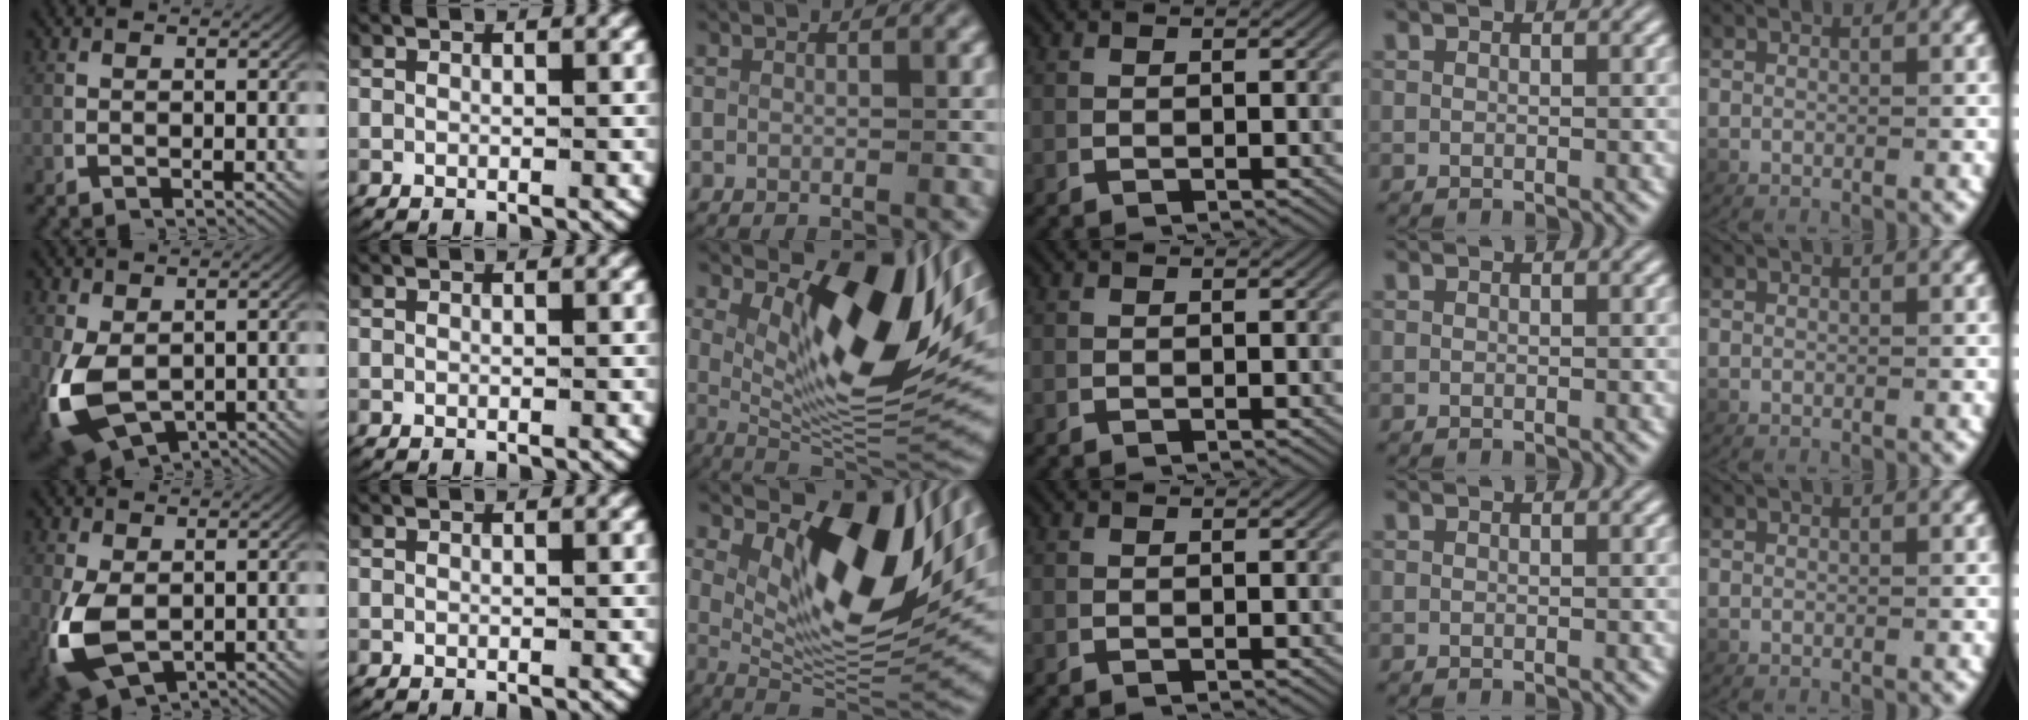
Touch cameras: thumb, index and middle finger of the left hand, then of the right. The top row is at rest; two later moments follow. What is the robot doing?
{"motion": "lift_and_place", "object": "fork"}